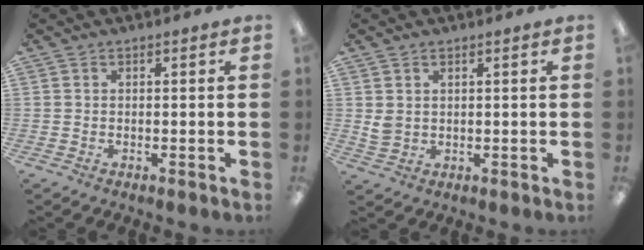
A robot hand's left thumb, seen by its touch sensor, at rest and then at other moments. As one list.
[{"total": 2.8, "force": [1.2, 2.0, 1.5], "torque": [-0.031, 0.002, 0.024]}]